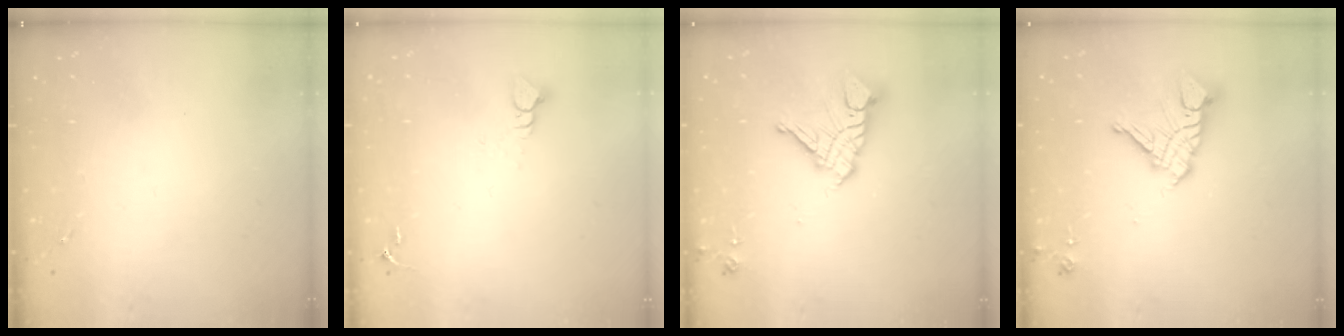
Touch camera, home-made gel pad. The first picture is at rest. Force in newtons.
{"total": 3.9, "press": 3.9, "slide": 0.4}
{"total": 14.0, "press": 13.9, "slide": 1.5}
{"total": 14.0, "press": 13.9, "slide": 1.5}